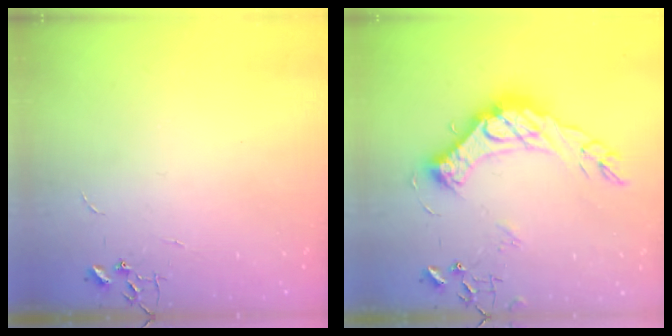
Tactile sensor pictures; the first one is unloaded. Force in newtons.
{"total": 21.8, "press": 21.7, "slide": 2.2}